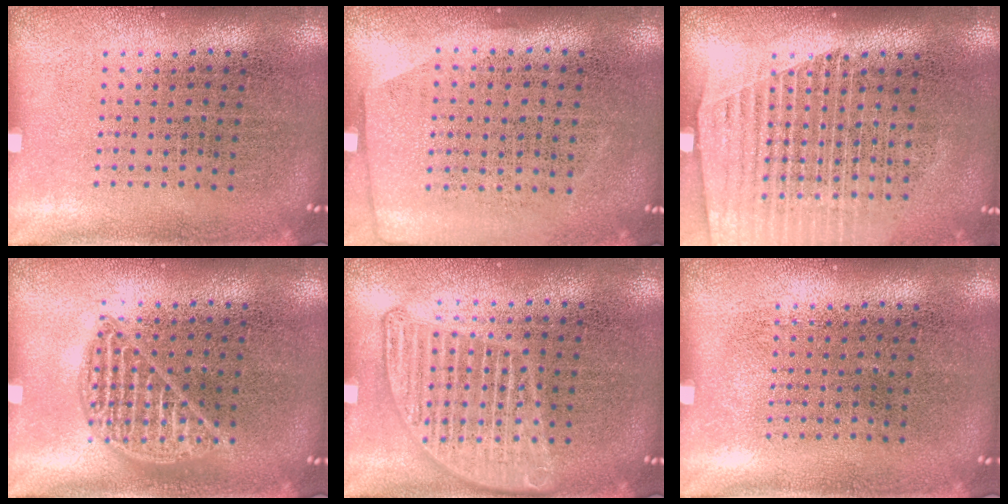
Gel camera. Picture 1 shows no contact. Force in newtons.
{"total": 0.5, "press": 0.0, "slide": 0.5}
{"total": 1.6, "press": 1.5, "slide": 0.5}
{"total": 1.0, "press": 1.0, "slide": 0.1}
{"total": 1.6, "press": 1.6, "slide": 0.1}
{"total": 0.0}